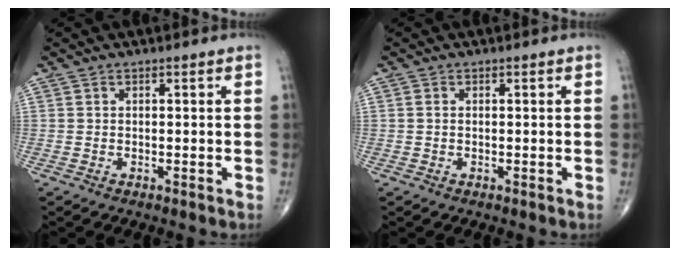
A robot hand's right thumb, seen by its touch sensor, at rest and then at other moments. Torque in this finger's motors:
{"motor_torque": [-0.39, 0.20, -0.01, -0.24, -0.01]}